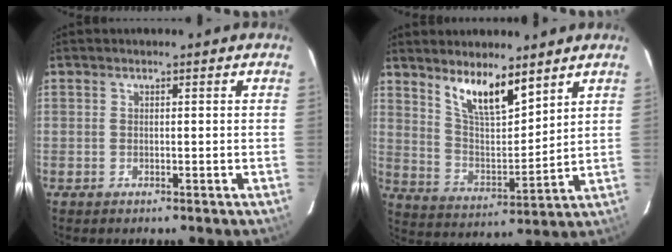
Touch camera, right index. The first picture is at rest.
{"total": 10.8, "force": [7.9, 3.4, 6.5], "torque": [-0.116, -0.004, 0.153]}